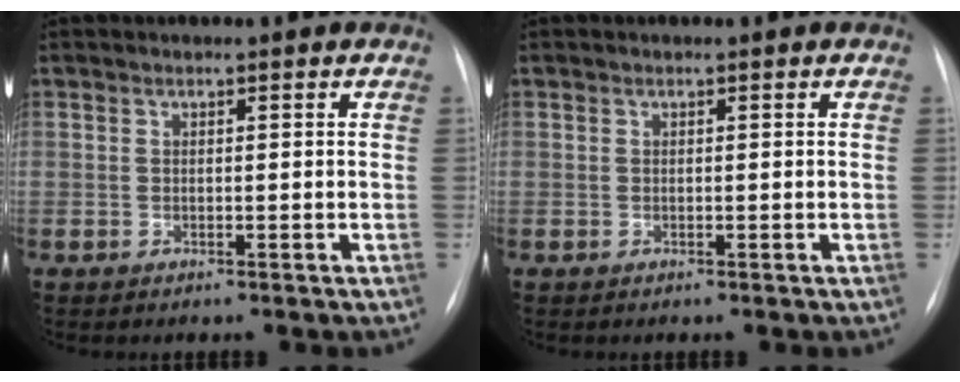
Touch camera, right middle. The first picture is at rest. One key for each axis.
{"total": 0.0}